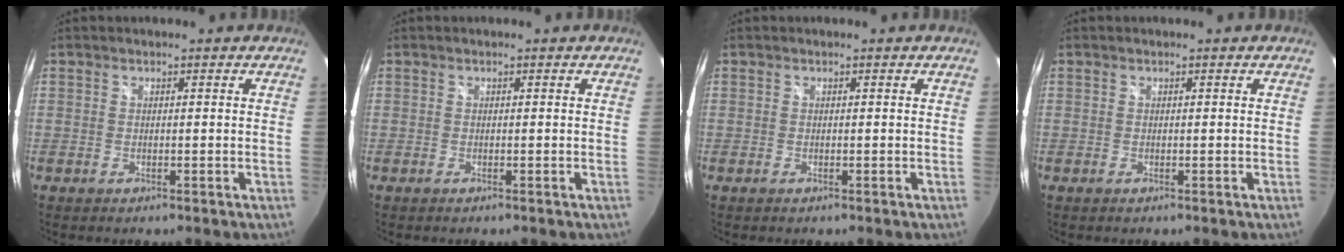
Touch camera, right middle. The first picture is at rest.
{"total": 0.0}
{"total": 0.0}
{"total": 0.0}